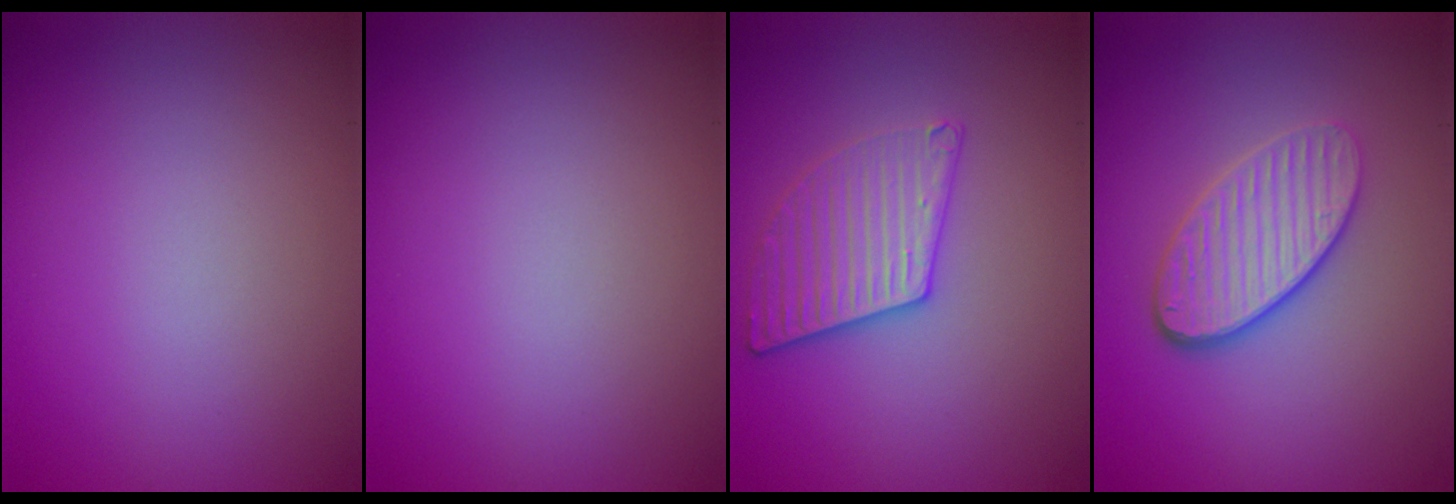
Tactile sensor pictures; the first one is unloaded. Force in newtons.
{"total": 0.0}
{"total": 3.2, "press": 3.2, "slide": 0.6}
{"total": 4.1, "press": 3.3, "slide": 2.4}